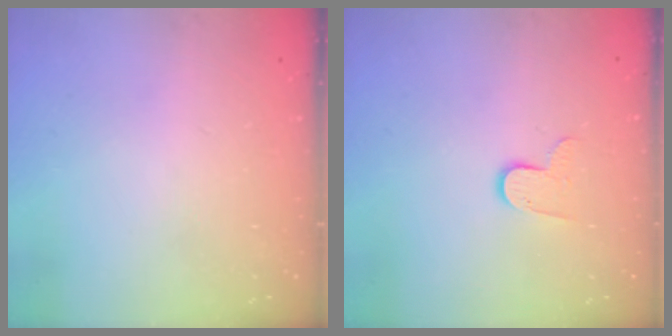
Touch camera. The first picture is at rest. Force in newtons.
{"total": 7.2, "press": 7.2, "slide": 0.3}